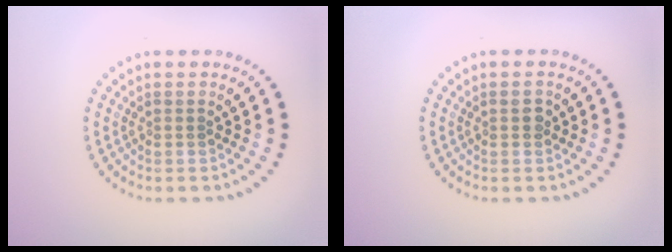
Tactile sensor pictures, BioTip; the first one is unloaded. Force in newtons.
{"total": 1.2, "press": 1.1, "slide": 0.4}